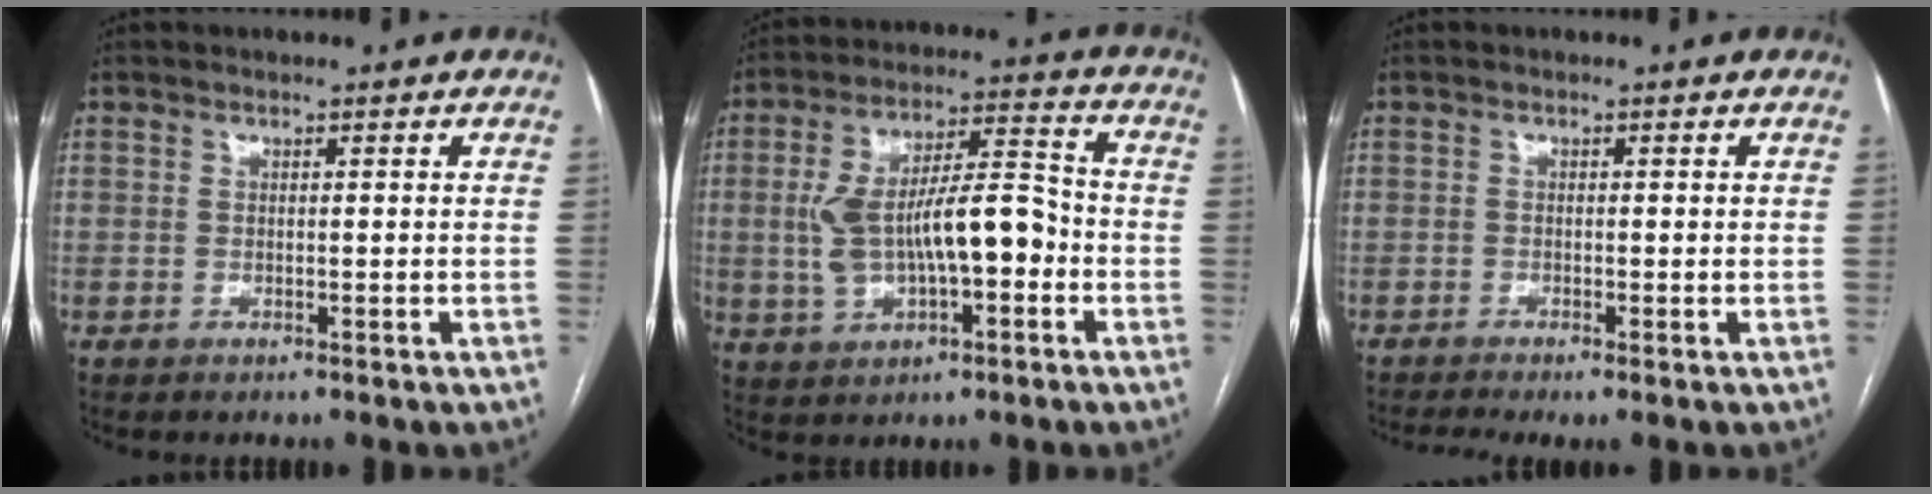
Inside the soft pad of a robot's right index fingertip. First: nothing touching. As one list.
[{"total": 13.5, "force": [-1.7, 4.7, 12.5], "torque": [-0.234, 0.032, -0.021]}, {"total": 2.9, "force": [-1.8, 0.5, 2.2], "torque": [-0.043, -0.006, -0.033]}]